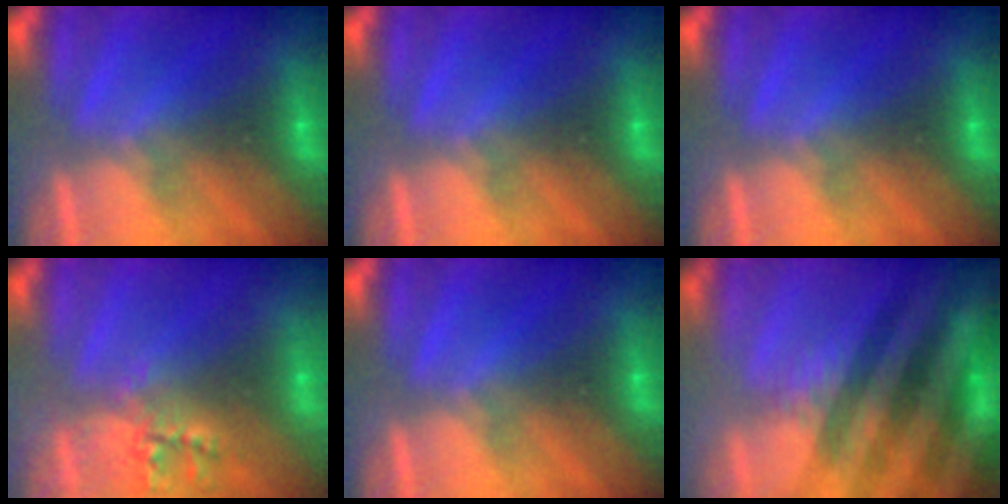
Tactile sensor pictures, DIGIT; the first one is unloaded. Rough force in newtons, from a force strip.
{"total": 0.0}
{"total": 0.0}
{"total": 2.3}
{"total": 0.0}
{"total": 3.3}